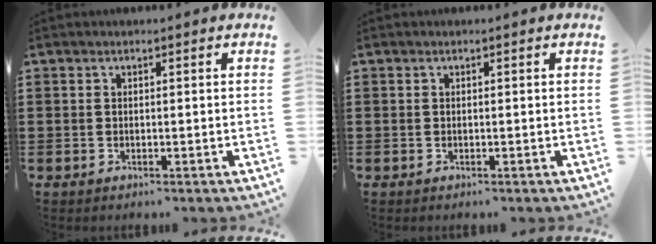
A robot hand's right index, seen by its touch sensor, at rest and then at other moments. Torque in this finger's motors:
{"motor_torque": [0.59, 0.54, 0.00, 0.00]}